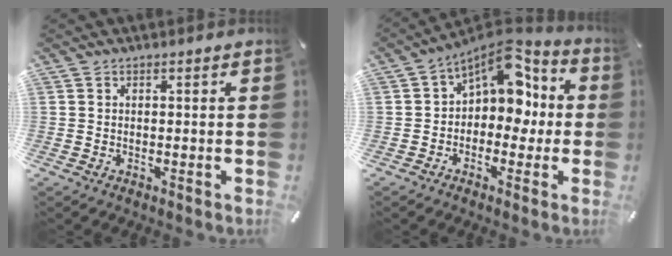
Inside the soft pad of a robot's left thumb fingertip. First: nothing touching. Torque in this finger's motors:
{"motor_torque": [0.05, 0.96, 0.91, 0.48, 0.10]}